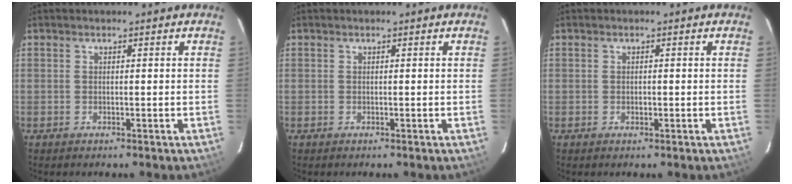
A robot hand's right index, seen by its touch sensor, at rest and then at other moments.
{"total": 0.0}
{"total": 0.6, "force": [-0.2, 0.5, 0.3], "torque": [-0.004, 0.001, -0.002]}